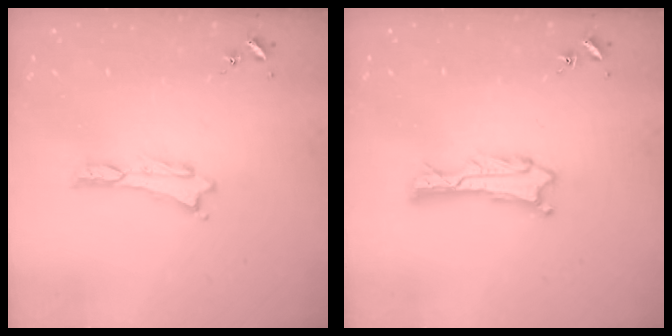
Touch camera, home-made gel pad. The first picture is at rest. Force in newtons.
{"total": 0.9, "press": 0.9, "slide": 0.1}